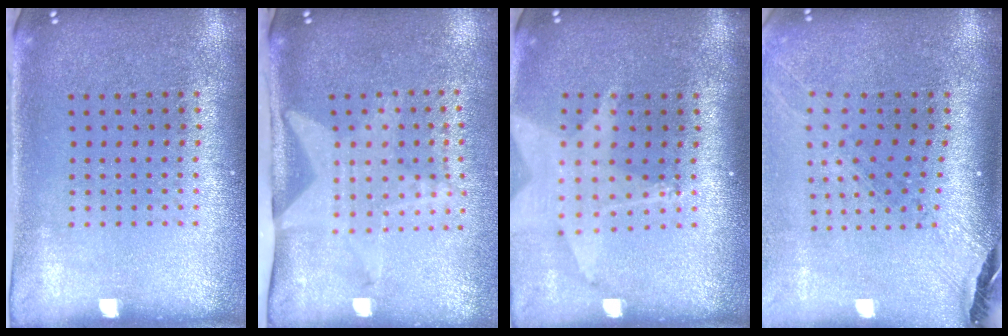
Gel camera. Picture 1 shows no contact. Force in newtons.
{"total": 2.1, "press": 1.5, "slide": 1.4}
{"total": 1.8, "press": 1.4, "slide": 1.0}
{"total": 1.8, "press": 1.6, "slide": 0.9}